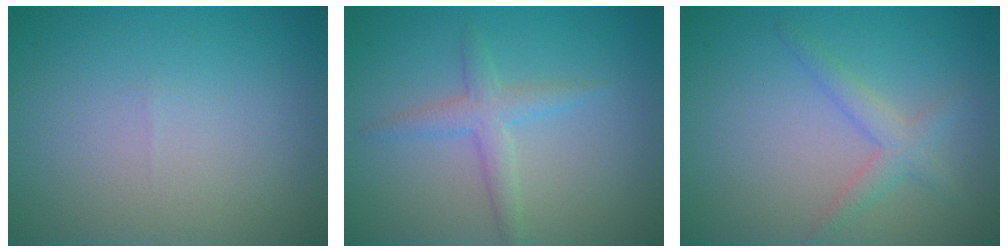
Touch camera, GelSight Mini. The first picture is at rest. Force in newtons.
{"total": 2.3, "press": 2.3, "slide": 0.0}
{"total": 2.1, "press": 2.1, "slide": 0.1}